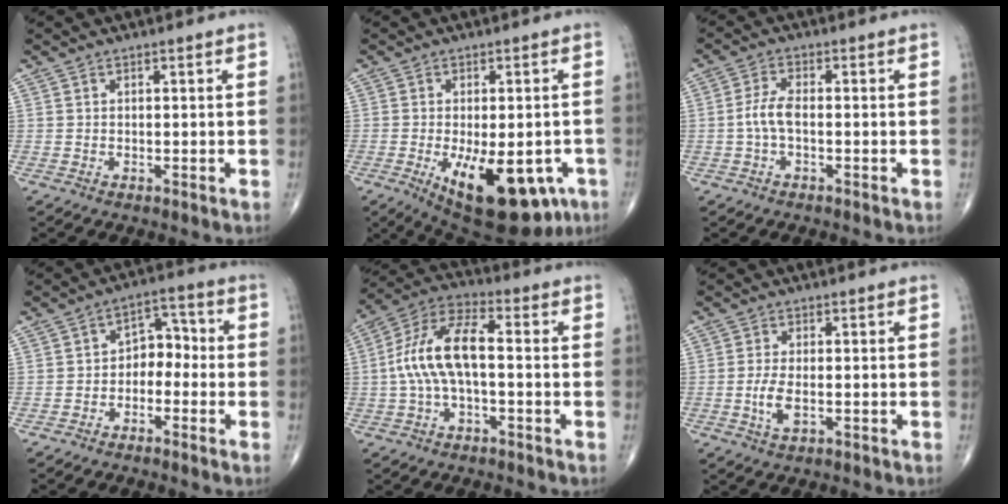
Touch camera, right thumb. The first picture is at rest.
{"total": 18.1, "force": [-7.2, 8.4, 14.3], "torque": [-0.166, -0.006, -0.083]}
{"total": 3.8, "force": [-0.7, 1.6, 3.4], "torque": [-0.080, 0.010, -0.019]}
{"total": 6.1, "force": [-1.9, 4.3, 3.8], "torque": [-0.029, 0.042, -0.046]}
{"total": 12.2, "force": [-0.7, 5.3, 11.0], "torque": [-0.228, 0.044, -0.019]}
{"total": 4.0, "force": [-1.0, 1.7, 3.5], "torque": [-0.077, -0.003, -0.020]}